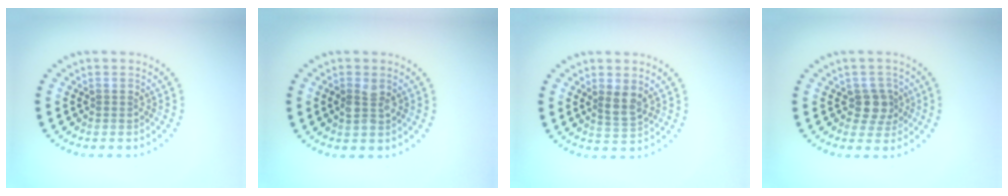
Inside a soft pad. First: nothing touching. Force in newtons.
{"total": 2.0, "press": 2.0, "slide": 0.2}
{"total": 2.0, "press": 1.8, "slide": 0.8}
{"total": 2.4, "press": 1.9, "slide": 1.4}